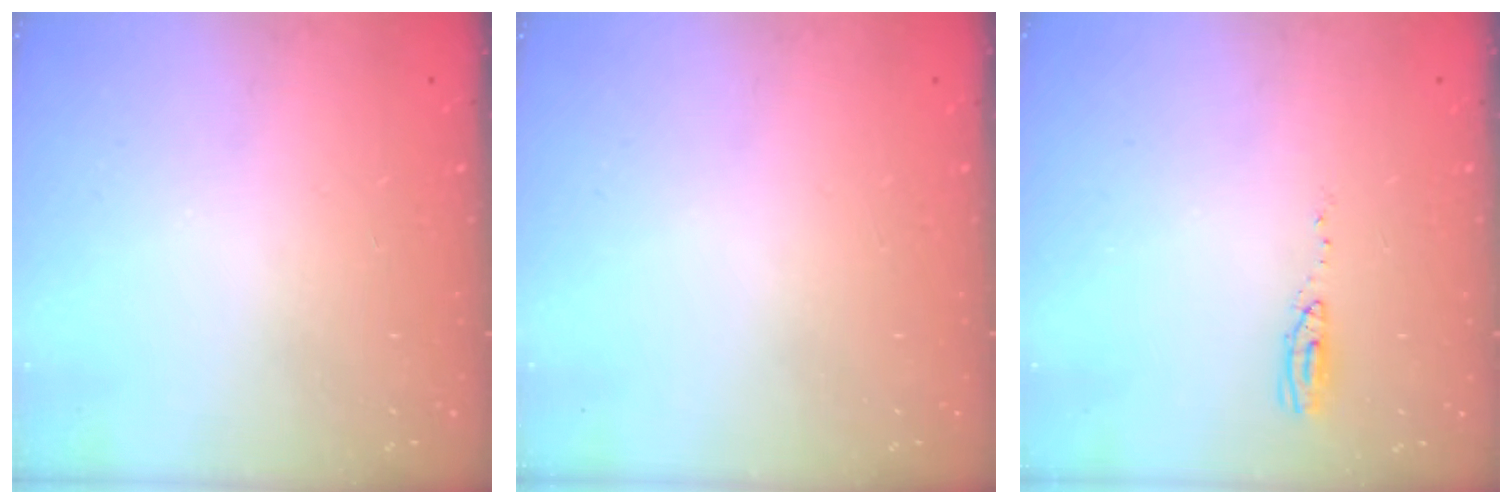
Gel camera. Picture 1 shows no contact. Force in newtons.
{"total": 0.0}
{"total": 4.8, "press": 4.6, "slide": 1.4}